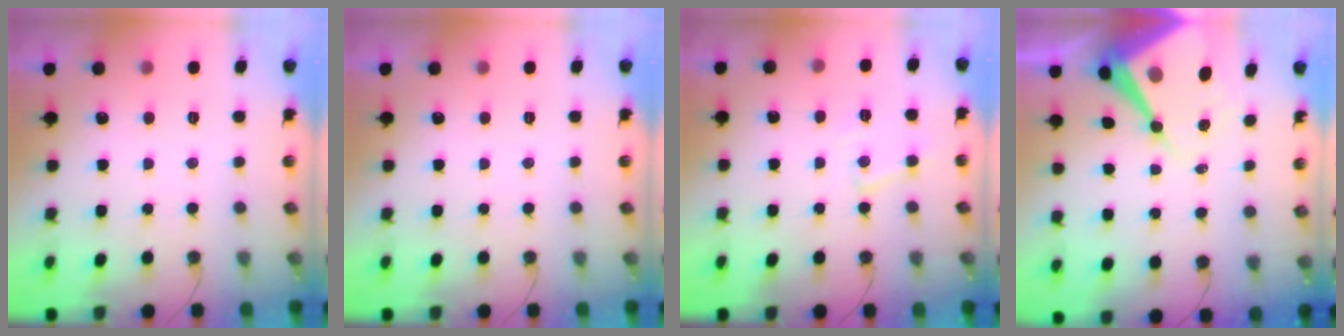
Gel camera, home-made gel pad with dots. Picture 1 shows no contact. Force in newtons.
{"total": 0.0}
{"total": 8.5, "press": 8.5, "slide": 0.6}
{"total": 12.1, "press": 12.1, "slide": 1.1}